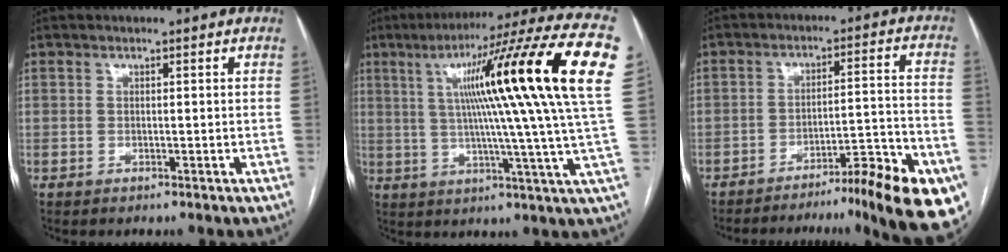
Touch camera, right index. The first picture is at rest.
{"total": 25.8, "force": [7.1, -0.9, 24.8], "torque": [-0.316, 0.041, 0.094]}
{"total": 19.1, "force": [-13.7, 1.4, 13.2], "torque": [-0.093, 0.026, -0.192]}